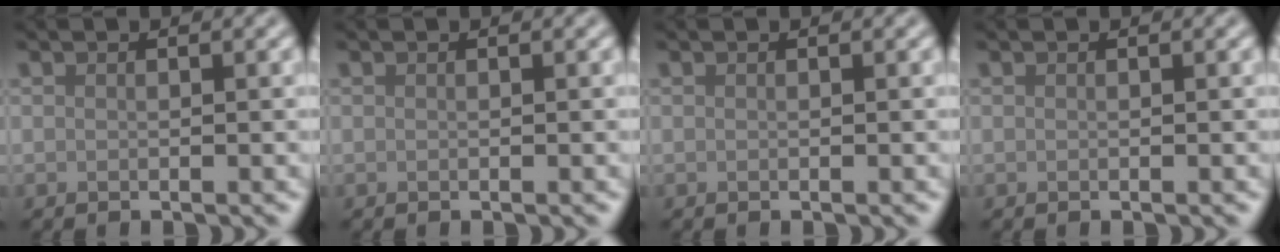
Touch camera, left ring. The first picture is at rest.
{"total": 0.0}
{"total": 0.0}
{"total": 0.0}